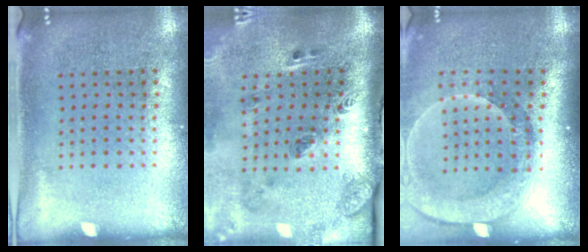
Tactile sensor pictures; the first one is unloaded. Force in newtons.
{"total": 3.3, "press": 2.0, "slide": 2.7}
{"total": 2.5, "press": 1.9, "slide": 1.6}